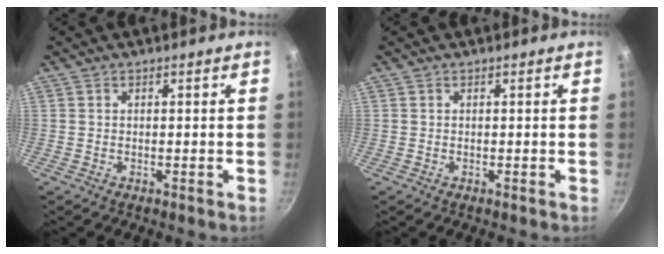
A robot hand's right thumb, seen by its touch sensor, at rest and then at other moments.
{"total": 0.0}